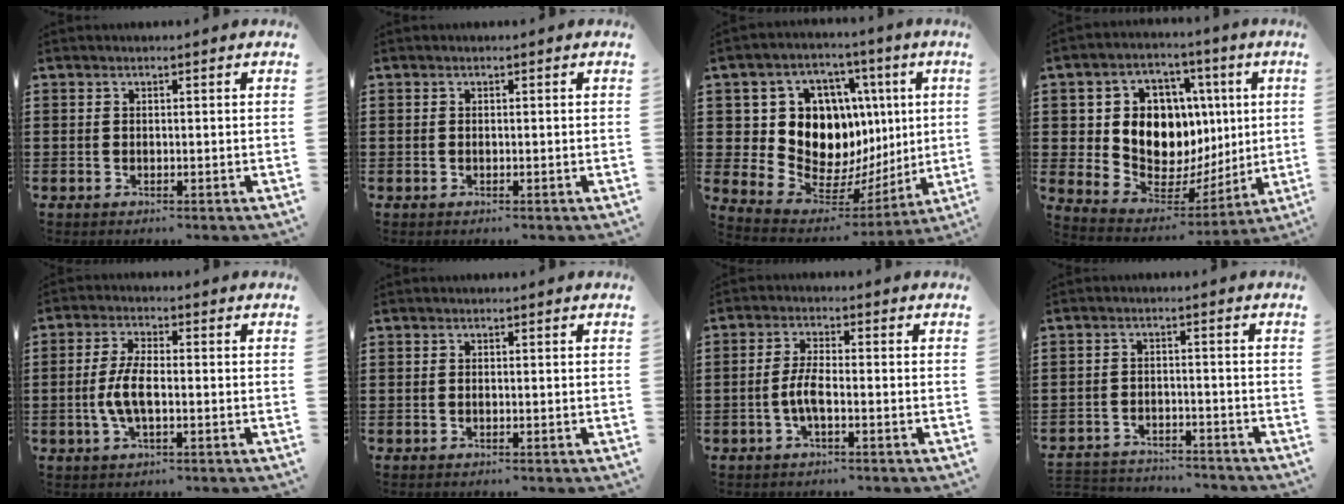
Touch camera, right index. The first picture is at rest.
{"total": 0.0}
{"total": 13.3, "force": [3.2, 10.9, 6.8], "torque": [-0.140, -0.040, 0.070]}
{"total": 11.4, "force": [3.6, 9.3, 5.5], "torque": [-0.120, -0.023, 0.075]}
{"total": 5.2, "force": [-0.9, 1.9, 4.8], "torque": [-0.119, -0.009, -0.027]}
{"total": 0.0}
{"total": 3.8, "force": [-1.2, 1.0, 3.5], "torque": [-0.083, -0.002, -0.030]}
{"total": 3.5, "force": [-3.5, 0.2, -0.1], "torque": [-0.013, -0.004, -0.077]}